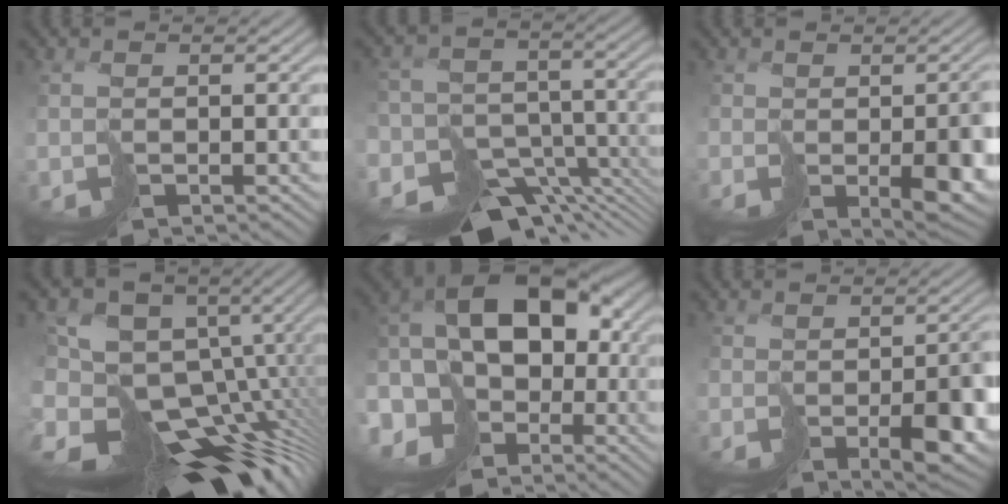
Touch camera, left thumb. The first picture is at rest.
{"total": 12.7, "force": [-9.6, 6.6, 5.0], "torque": [-0.116, -0.003, -0.127]}
{"total": 5.1, "force": [-1.5, 2.4, 4.3], "torque": [-0.058, -0.023, 0.001]}
{"total": 15.5, "force": [-4.6, 9.7, 11.2], "torque": [-0.178, 0.036, -0.059]}
{"total": 17.1, "force": [-2.0, 11.6, 12.3], "torque": [-0.249, -0.013, -0.024]}
{"total": 5.6, "force": [-2.6, 2.6, 4.3], "torque": [-0.052, -0.019, -0.019]}